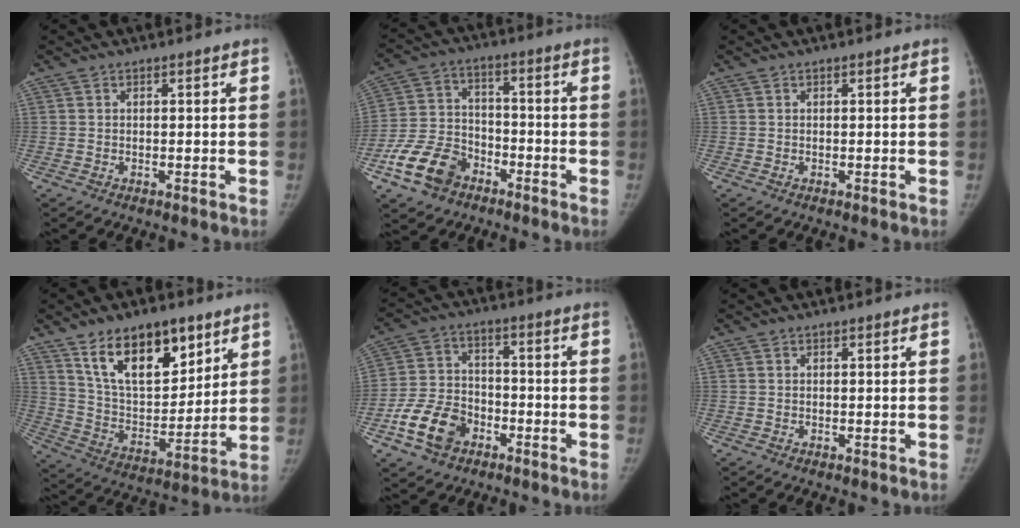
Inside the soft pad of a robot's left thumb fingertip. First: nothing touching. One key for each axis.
{"total": 11.7, "fx": -6.8, "fy": 8.0, "fz": 5.1, "tx": -0.086, "ty": 0.039, "tz": -0.127}
{"total": 0.0}
{"total": 18.5, "fx": 10.8, "fy": 9.5, "fz": 11.6, "tx": -0.137, "ty": -0.056, "tz": 0.197}
{"total": 11.1, "fx": -5.5, "fy": 8.0, "fz": 5.6, "tx": -0.090, "ty": 0.027, "tz": -0.100}
{"total": 0.0}